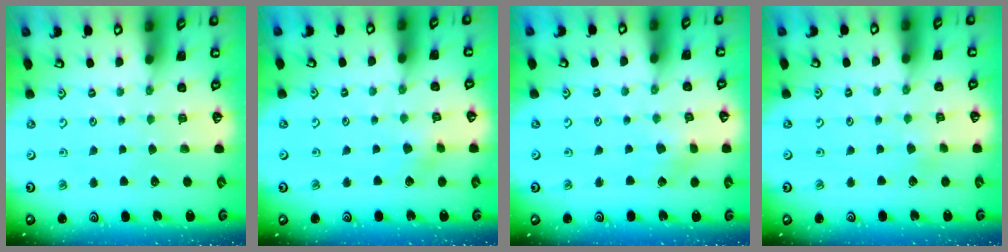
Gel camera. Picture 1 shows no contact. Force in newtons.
{"total": 2.9, "press": 2.8, "slide": 0.8}
{"total": 3.3, "press": 3.3, "slide": 0.3}
{"total": 1.6, "press": 1.6, "slide": 0.0}